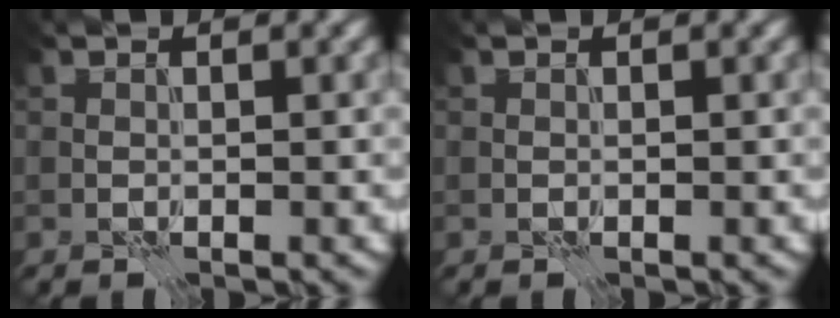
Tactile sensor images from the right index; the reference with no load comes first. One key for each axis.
{"total": 0.0}